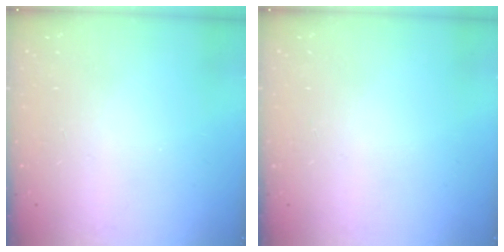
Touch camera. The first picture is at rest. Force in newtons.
{"total": 0.0}